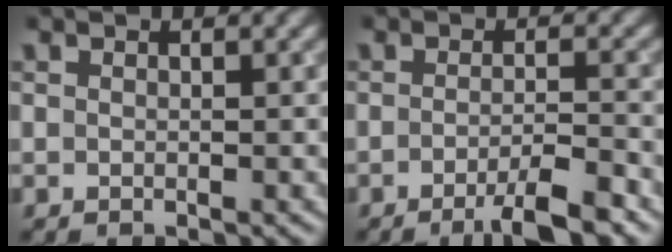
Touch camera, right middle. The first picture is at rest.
{"total": 4.2, "force": [-2.4, 0.8, 3.4], "torque": [-0.051, -0.002, -0.045]}